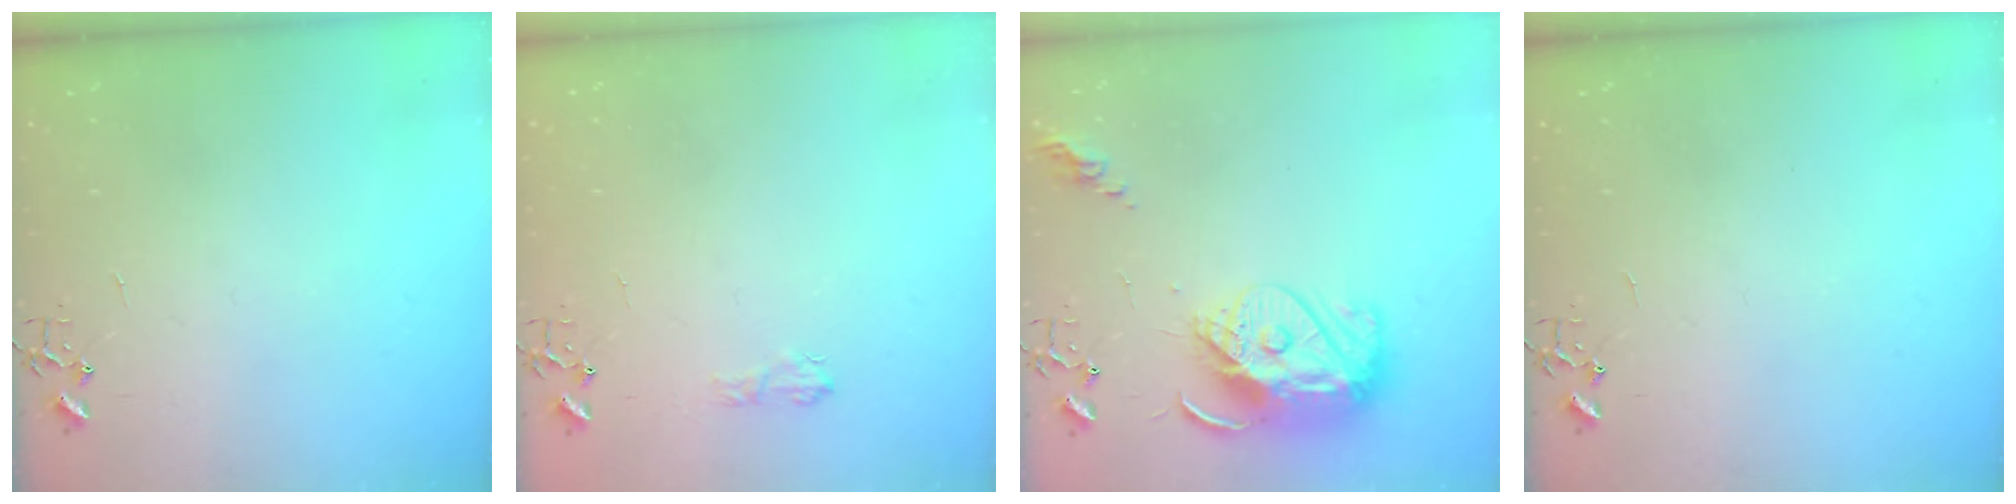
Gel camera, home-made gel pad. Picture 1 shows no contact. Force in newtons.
{"total": 6.3, "press": 6.3, "slide": 0.8}
{"total": 15.1, "press": 15.0, "slide": 1.1}
{"total": 0.0}